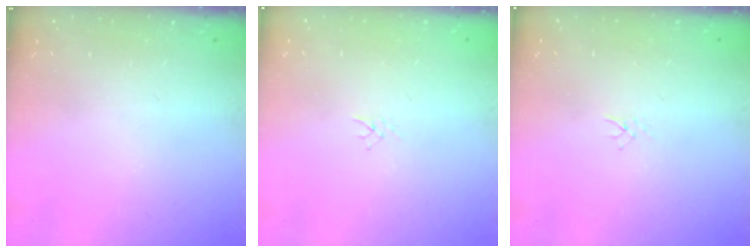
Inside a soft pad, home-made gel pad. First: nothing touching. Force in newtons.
{"total": 2.0, "press": 2.0, "slide": 0.3}
{"total": 2.0, "press": 2.0, "slide": 0.3}